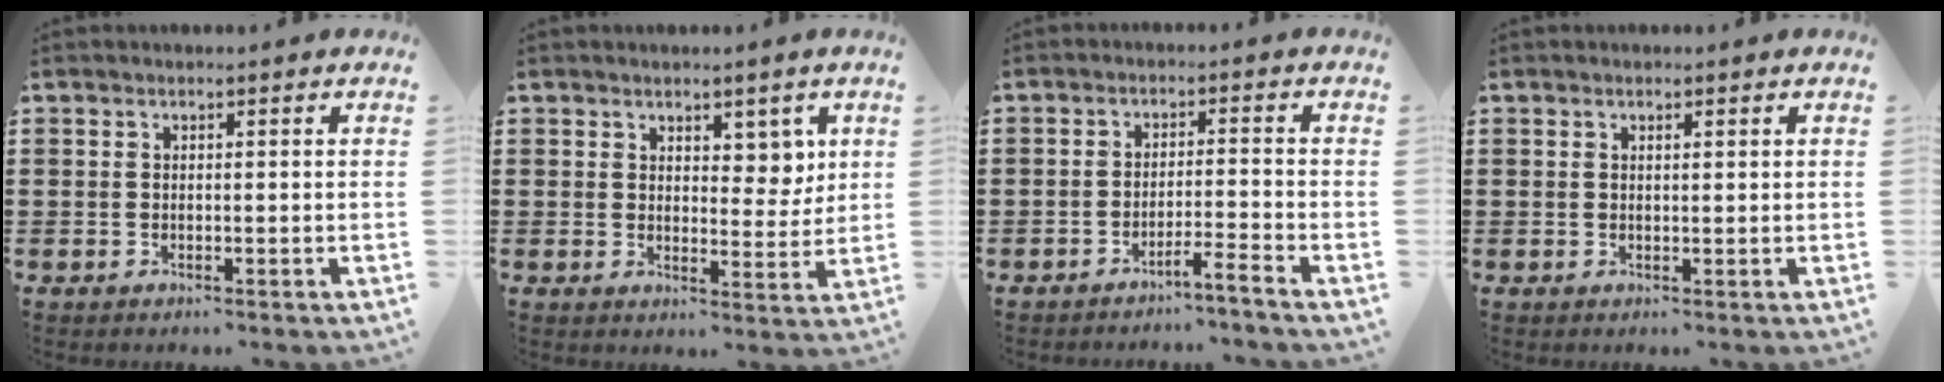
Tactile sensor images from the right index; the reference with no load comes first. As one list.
[{"total": 4.2, "force": [2.8, 2.7, 1.8], "torque": [-0.028, -0.001, 0.048]}, {"total": 3.3, "force": [-3.0, -0.9, 1.0], "torque": [-0.018, -0.006, -0.061]}, {"total": 0.6, "force": [0.3, 0.2, 0.5], "torque": [-0.011, 0.001, 0.006]}]